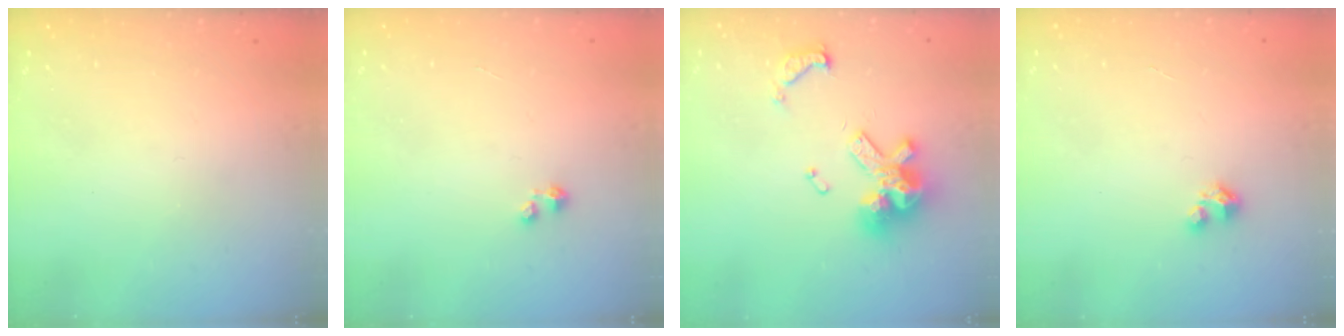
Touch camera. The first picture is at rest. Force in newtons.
{"total": 0.0}
{"total": 14.3, "press": 14.2, "slide": 1.7}
{"total": 1.6, "press": 1.6, "slide": 0.1}